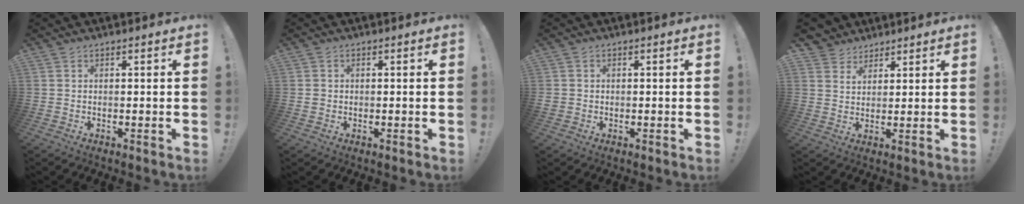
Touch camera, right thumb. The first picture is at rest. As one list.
[{"total": 1.6, "force": [0.4, 1.5, 0.2], "torque": [-0.004, 0.006, 0.006]}, {"total": 1.5, "force": [0.2, 1.5, 0.3], "torque": [-0.004, 0.005, 0.004]}, {"total": 4.7, "force": [3.5, 3.1, -0.1], "torque": [-0.006, -0.027, 0.069]}]